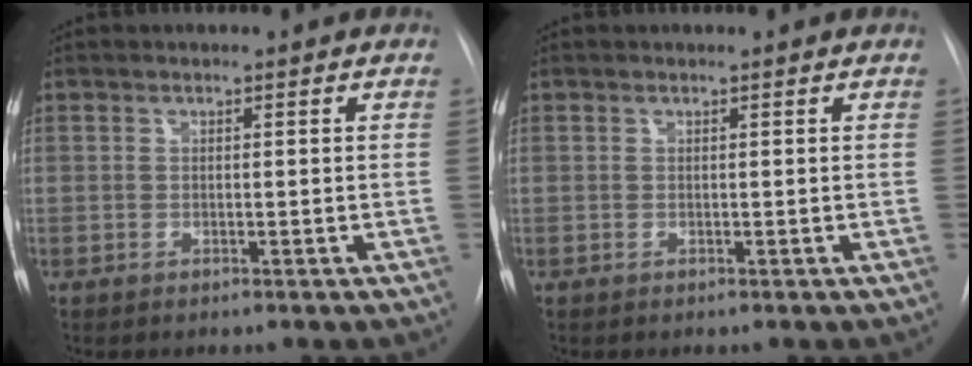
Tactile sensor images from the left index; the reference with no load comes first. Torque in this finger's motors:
{"motor_torque": [0.00, 0.00, 0.03, -0.01]}